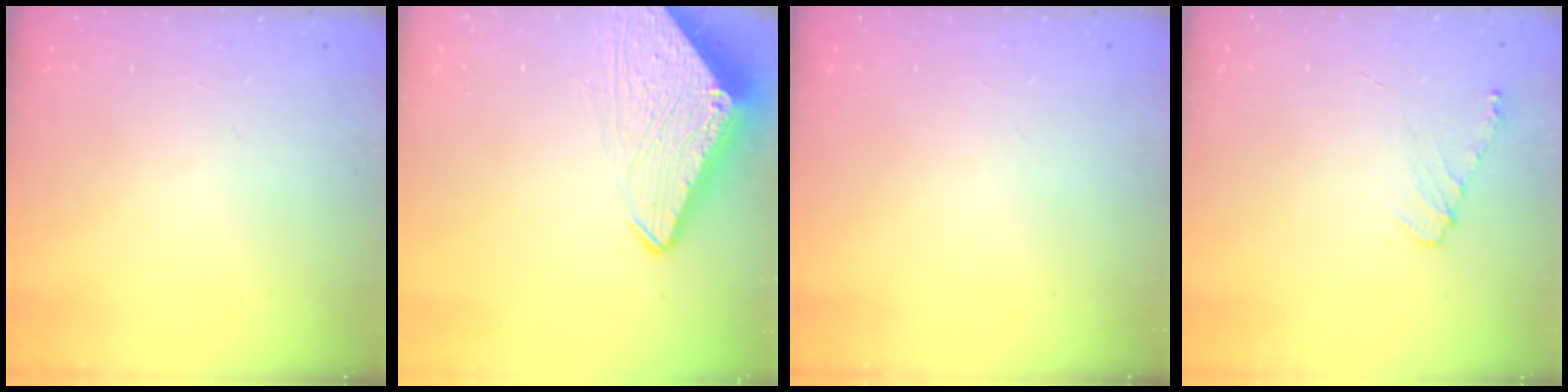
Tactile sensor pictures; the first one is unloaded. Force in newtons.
{"total": 7.1, "press": 7.0, "slide": 0.7}
{"total": 0.0}
{"total": 6.4, "press": 6.3, "slide": 0.6}